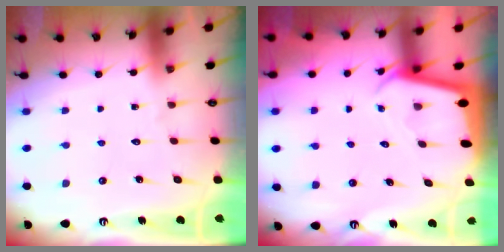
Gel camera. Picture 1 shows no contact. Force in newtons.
{"total": 2.0, "press": 2.0, "slide": 0.1}